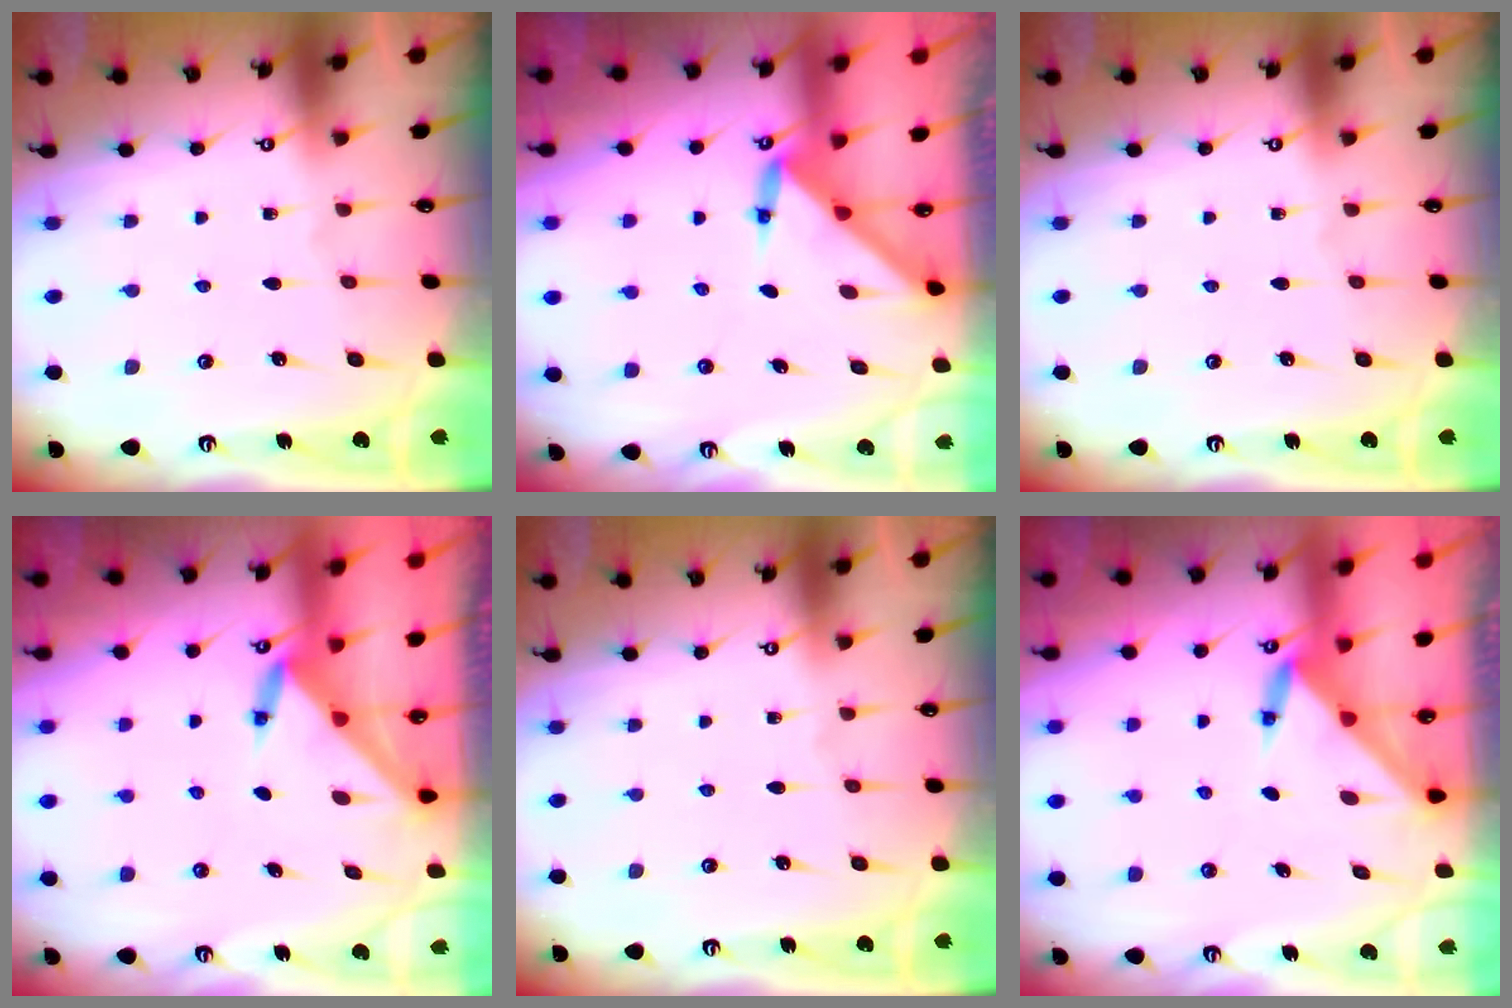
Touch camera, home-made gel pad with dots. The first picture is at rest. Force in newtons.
{"total": 2.9, "press": 2.9, "slide": 0.2}
{"total": 0.0}
{"total": 3.6, "press": 3.5, "slide": 0.3}
{"total": 0.0}
{"total": 3.6, "press": 3.6, "slide": 0.3}